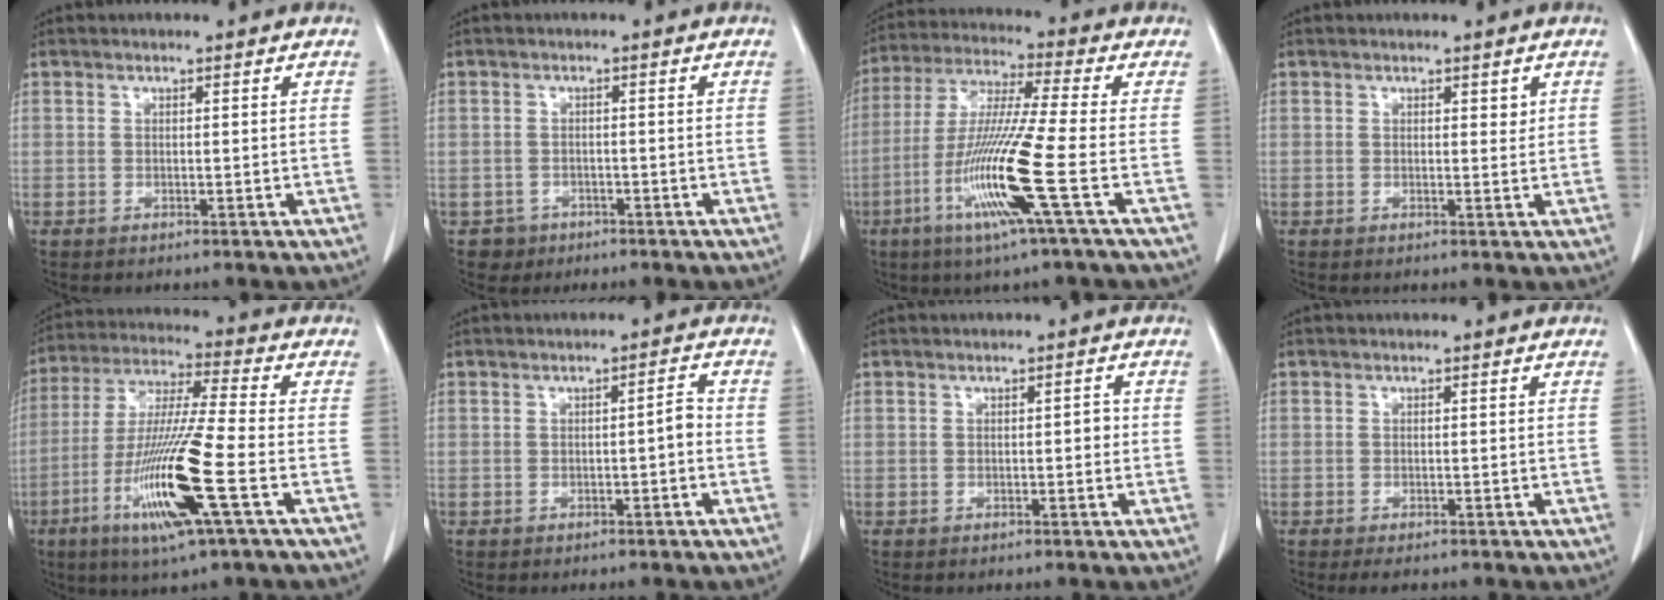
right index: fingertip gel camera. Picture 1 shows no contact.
{"total": 2.4, "force": [-1.2, 2.0, -0.3], "torque": [0.007, 0.012, -0.016]}
{"total": 14.5, "force": [-5.0, -1.6, 13.5], "torque": [-0.275, -0.024, -0.103]}
{"total": 1.0, "force": [0.6, 0.5, 0.7], "torque": [-0.006, -0.003, 0.007]}
{"total": 16.1, "force": [-5.9, -0.3, 15.0], "torque": [-0.309, -0.026, -0.113]}
{"total": 2.0, "force": [-0.5, 0.4, 1.8], "torque": [-0.023, 0.004, -0.009]}
{"total": 1.2, "force": [-0.1, 0.5, 1.1], "torque": [-0.012, 0.004, -0.002]}
{"total": 1.7, "force": [-1.3, 0.6, 0.8], "torque": [-0.011, -0.003, -0.015]}